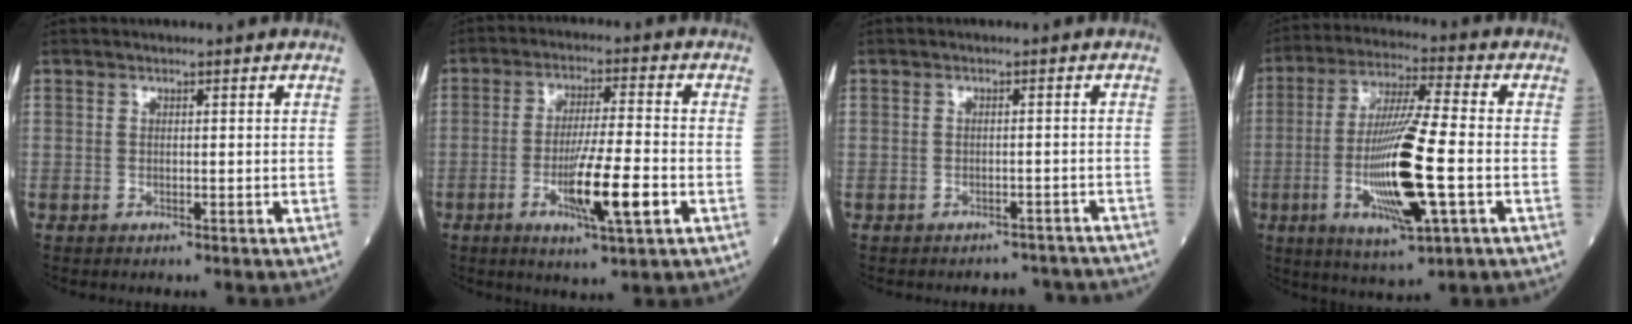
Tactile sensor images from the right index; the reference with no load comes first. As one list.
[{"total": 10.0, "force": [-3.2, 0.4, 9.5], "torque": [-0.168, -0.014, -0.057]}, {"total": 6.0, "force": [-5.6, 2.1, 0.2], "torque": [0.007, 0.010, -0.055]}, {"total": 15.3, "force": [-3.5, 1.2, 14.9], "torque": [-0.290, -0.015, -0.062]}]